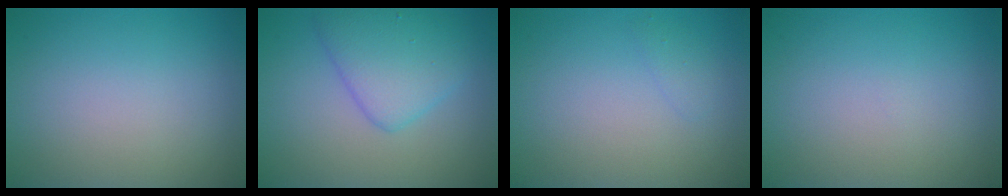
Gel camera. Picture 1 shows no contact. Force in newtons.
{"total": 4.5, "press": 4.5, "slide": 0.2}
{"total": 0.8, "press": 0.8, "slide": 0.0}
{"total": 0.0}